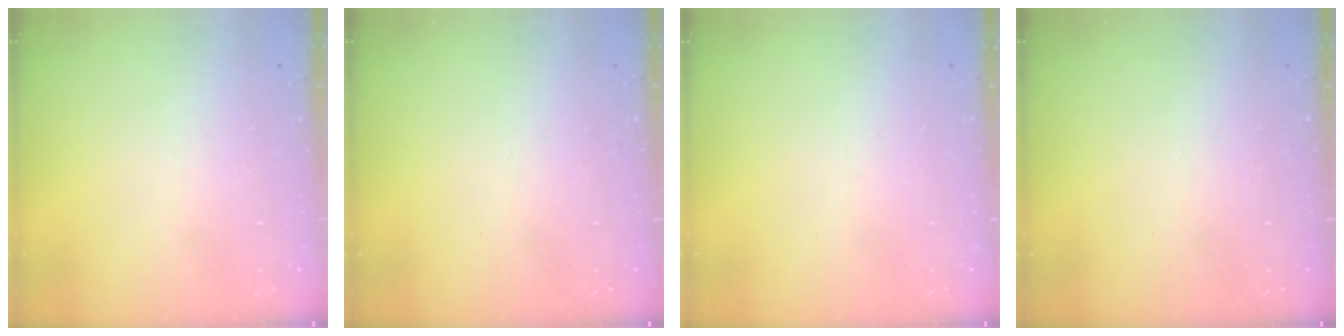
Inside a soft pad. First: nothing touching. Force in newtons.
{"total": 0.0}
{"total": 0.0}
{"total": 0.0}